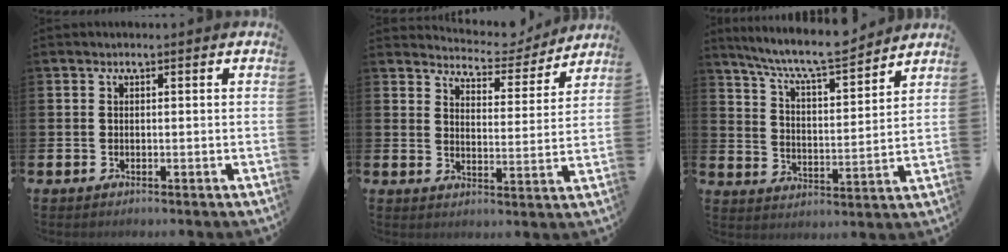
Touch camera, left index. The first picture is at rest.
{"total": 5.4, "force": [5.2, 1.1, 0.5], "torque": [-0.021, -0.040, 0.088]}
{"total": 8.6, "force": [8.0, 0.8, 3.1], "torque": [-0.084, -0.054, 0.140]}